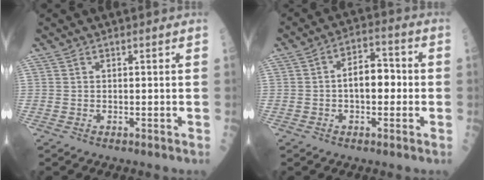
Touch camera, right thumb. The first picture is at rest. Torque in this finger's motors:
{"motor_torque": [1.18, 1.17, 0.72, -0.32, 0.18]}